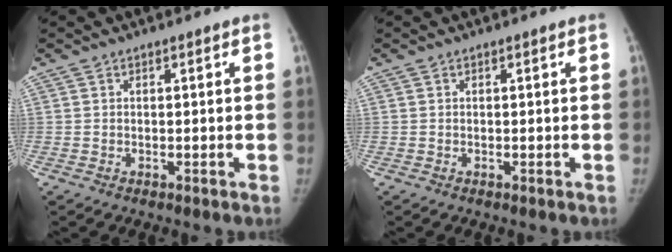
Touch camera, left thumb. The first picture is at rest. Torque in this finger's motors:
{"motor_torque": [-0.02, -0.02, 0.25, -0.14, 0.01]}